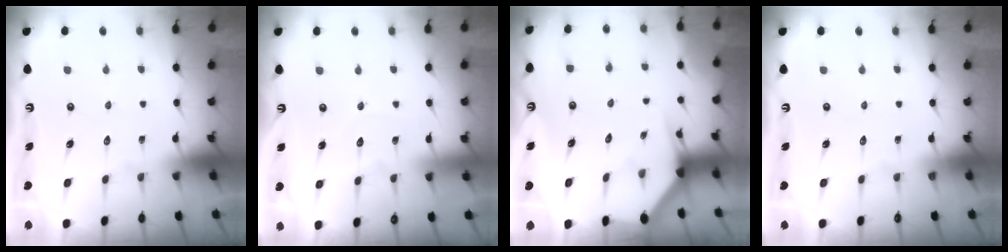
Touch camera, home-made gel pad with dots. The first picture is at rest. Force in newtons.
{"total": 4.2, "press": 4.2, "slide": 0.2}
{"total": 2.9, "press": 2.9, "slide": 0.1}
{"total": 0.0}